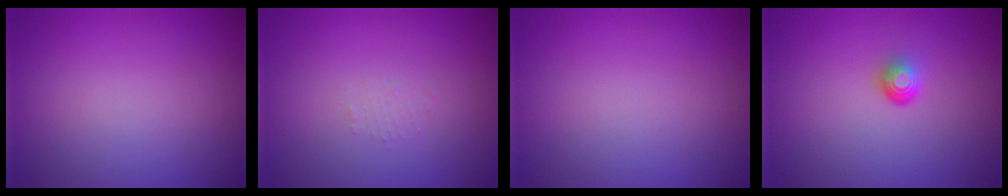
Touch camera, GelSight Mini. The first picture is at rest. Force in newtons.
{"total": 0.9, "press": 0.9, "slide": 0.2}
{"total": 0.0}
{"total": 1.7, "press": 1.1, "slide": 1.3}